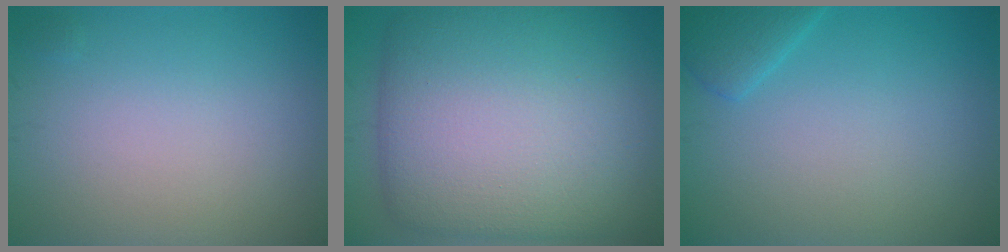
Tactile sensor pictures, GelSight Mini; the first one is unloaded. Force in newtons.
{"total": 16.6, "press": 16.6, "slide": 0.4}
{"total": 2.0, "press": 2.0, "slide": 0.1}